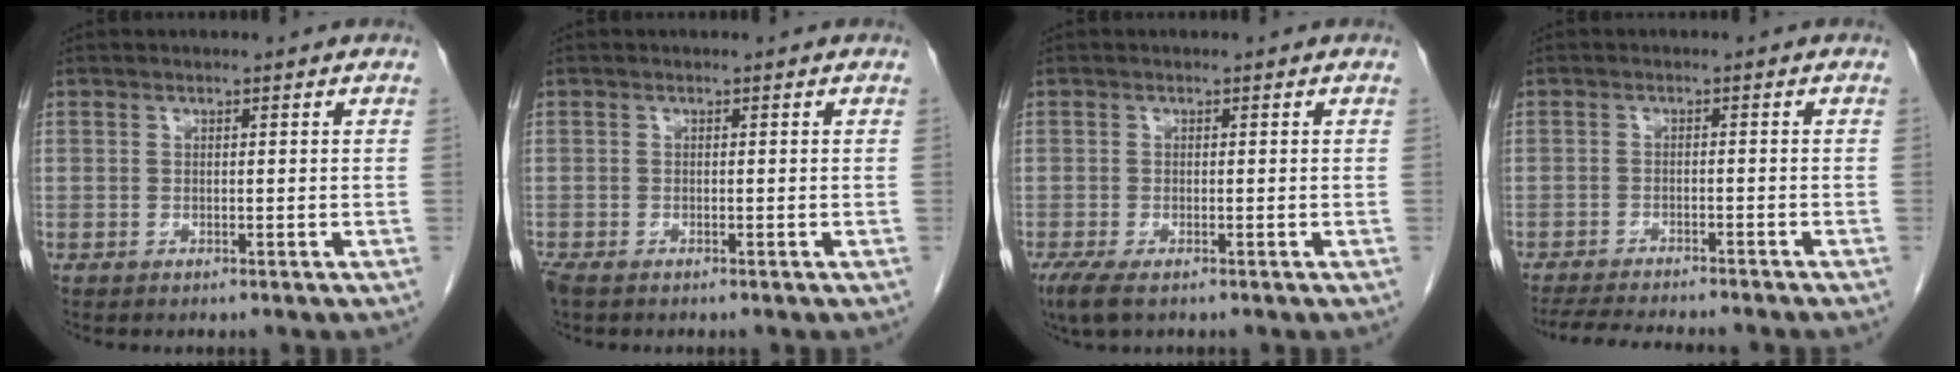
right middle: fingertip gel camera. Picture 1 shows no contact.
{"total": 2.1, "force": [-1.5, 0.9, 1.1], "torque": [-0.030, -0.007, -0.026]}
{"total": 3.6, "force": [-2.3, 1.0, 2.5], "torque": [-0.056, -0.012, -0.038]}
{"total": 11.2, "force": [-10.1, 1.1, 4.8], "torque": [-0.069, -0.016, -0.141]}